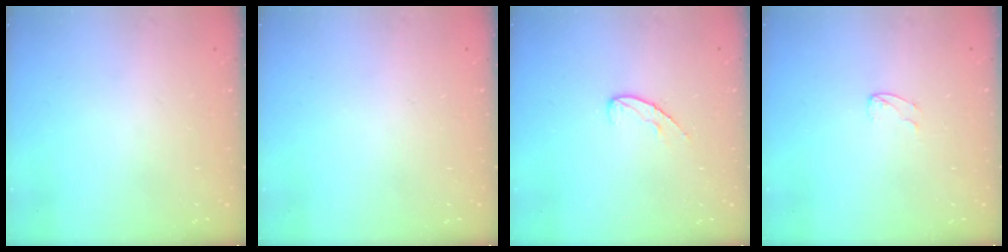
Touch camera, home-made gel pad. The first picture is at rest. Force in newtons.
{"total": 0.0}
{"total": 7.2, "press": 7.2, "slide": 0.6}
{"total": 3.1, "press": 3.1, "slide": 0.3}